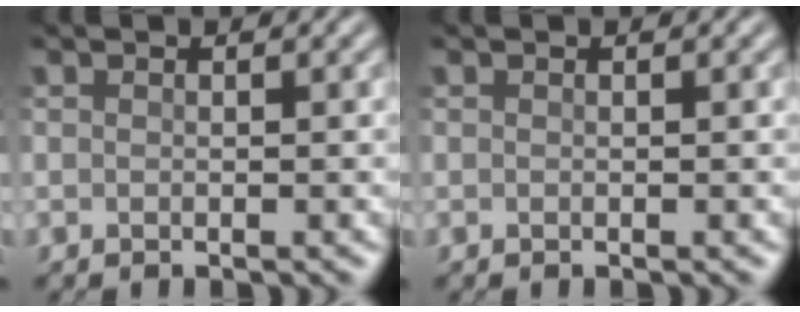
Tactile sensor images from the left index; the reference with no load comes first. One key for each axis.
{"total": 0.0}